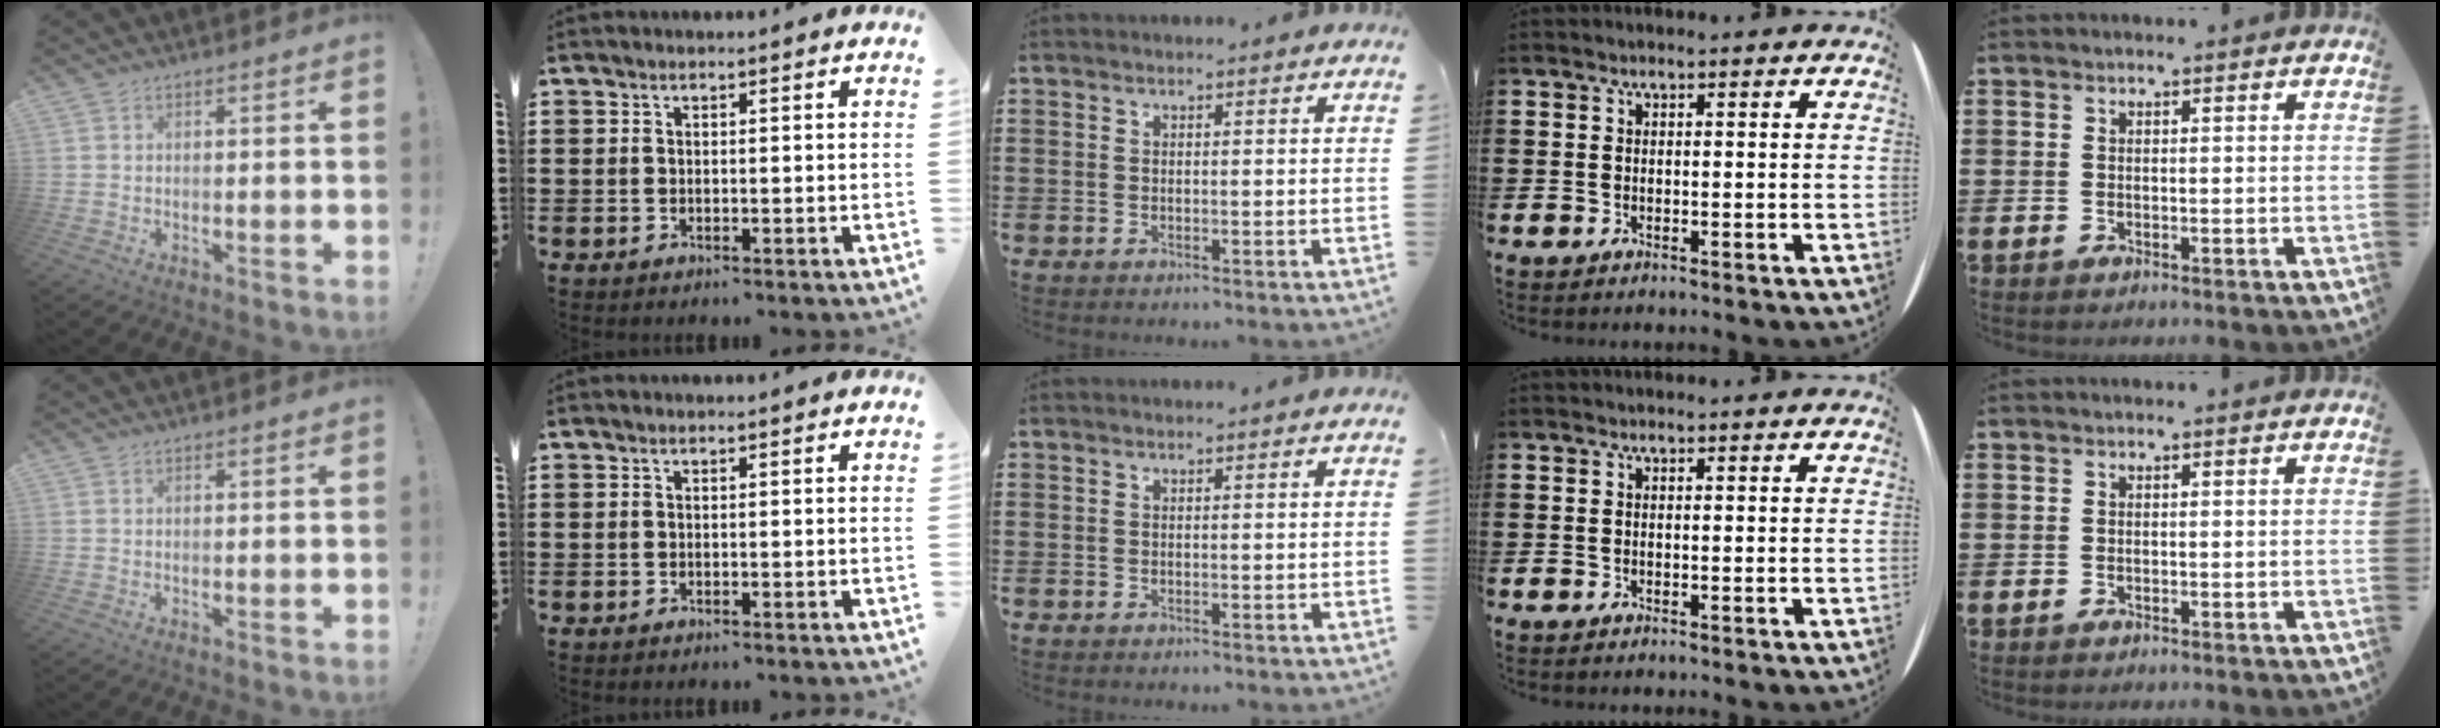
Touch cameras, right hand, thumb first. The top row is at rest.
{}